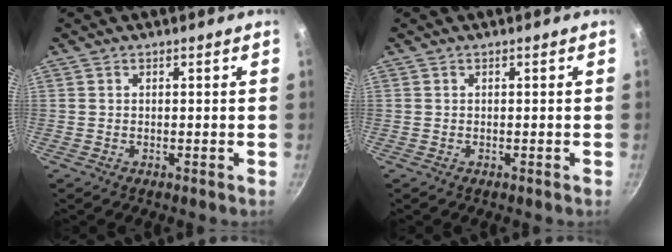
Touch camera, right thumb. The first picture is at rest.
{"total": 0.0}